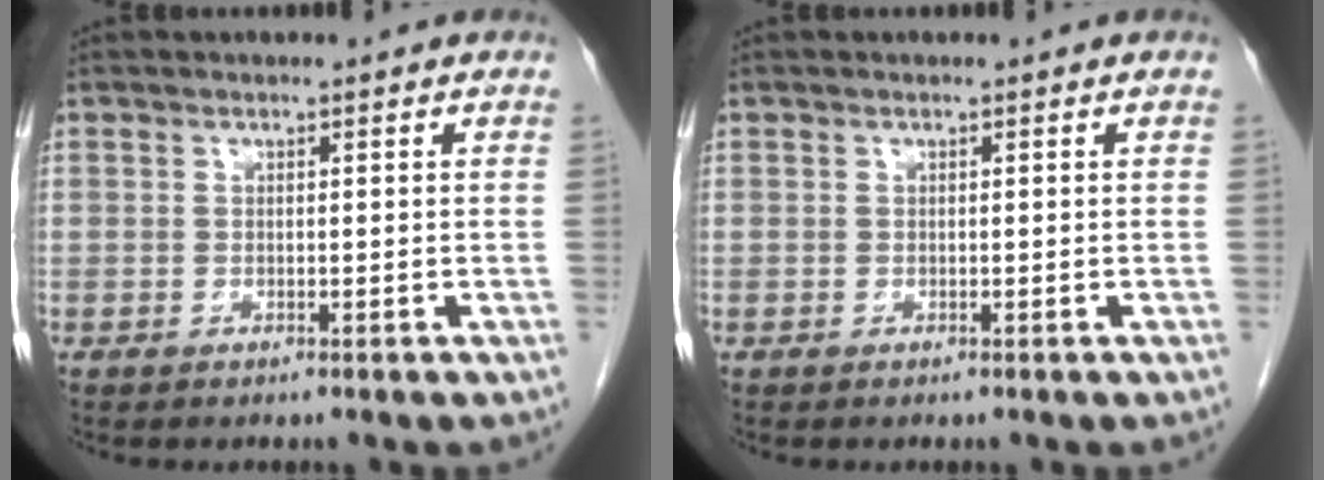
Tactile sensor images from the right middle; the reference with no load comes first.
{"total": 0.0}